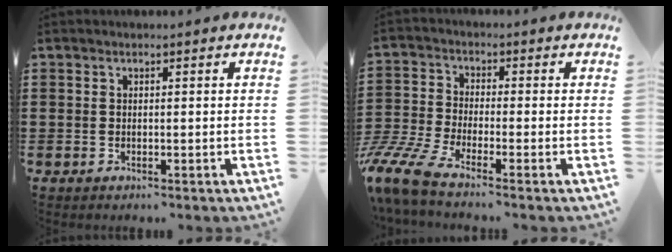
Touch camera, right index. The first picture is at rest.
{"total": 6.8, "force": [-5.6, 0.5, 3.9], "torque": [-0.115, -0.019, -0.117]}